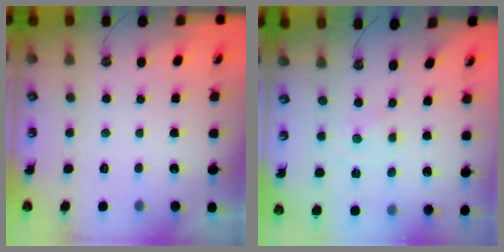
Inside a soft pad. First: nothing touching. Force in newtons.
{"total": 0.0}